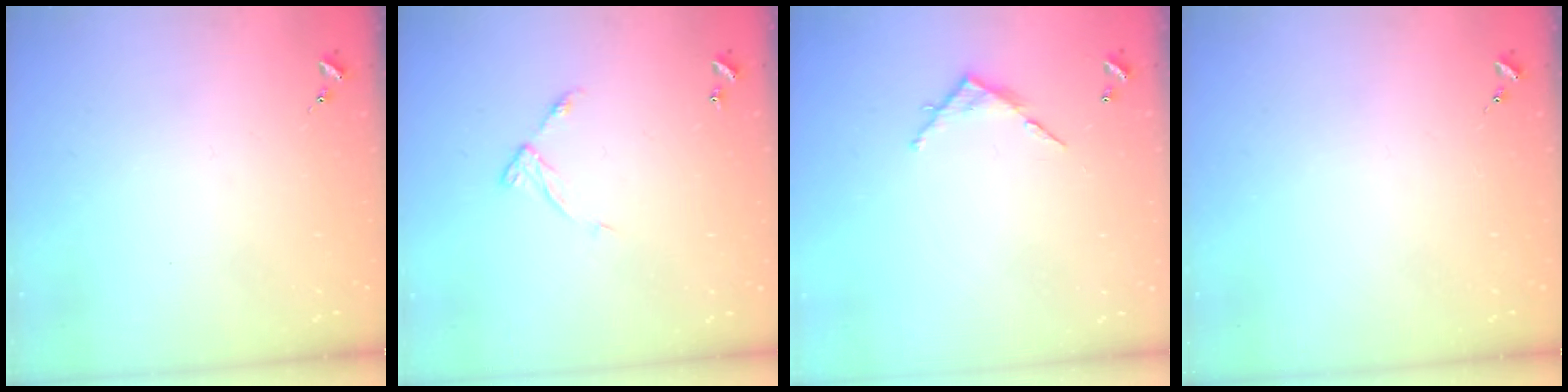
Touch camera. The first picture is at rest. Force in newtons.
{"total": 6.5, "press": 6.5, "slide": 0.5}
{"total": 5.7, "press": 5.7, "slide": 0.4}
{"total": 0.0}